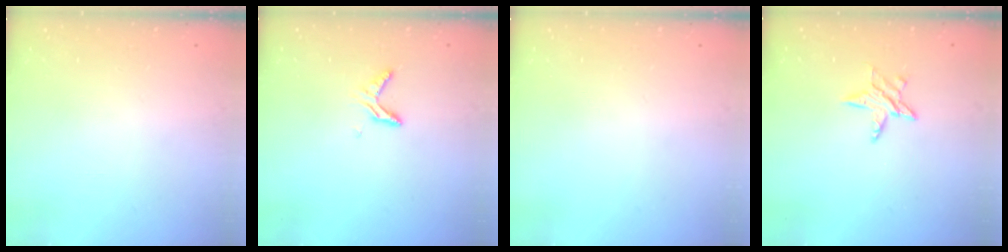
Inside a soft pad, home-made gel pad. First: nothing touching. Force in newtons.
{"total": 5.8, "press": 5.8, "slide": 0.4}
{"total": 0.0}
{"total": 5.7, "press": 5.7, "slide": 0.6}